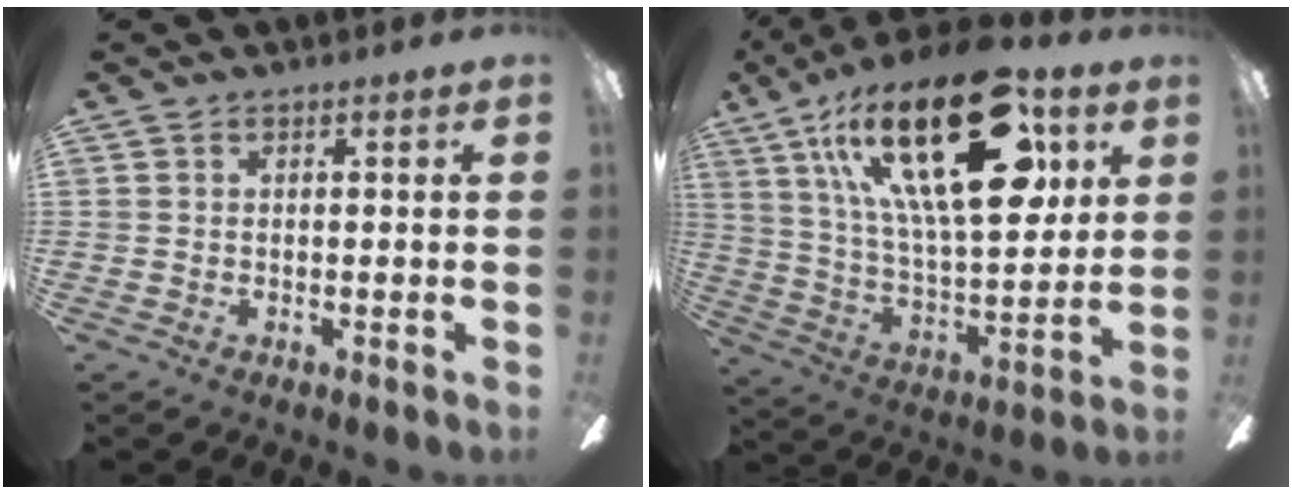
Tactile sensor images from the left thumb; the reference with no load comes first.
{"total": 30.7, "force": [13.6, 12.9, 24.2], "torque": [-0.420, -0.060, 0.223]}